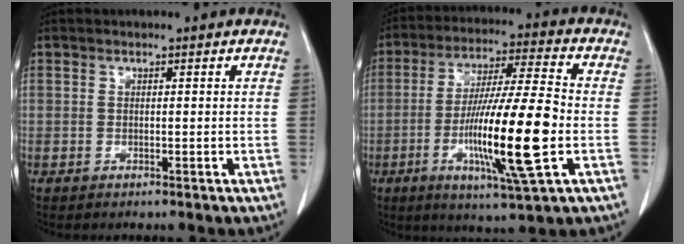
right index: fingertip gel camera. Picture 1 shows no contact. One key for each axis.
{"total": 16.8, "fx": -3.9, "fy": 0.3, "fz": 16.3, "tx": -0.302, "ty": -0.015, "tz": -0.069}